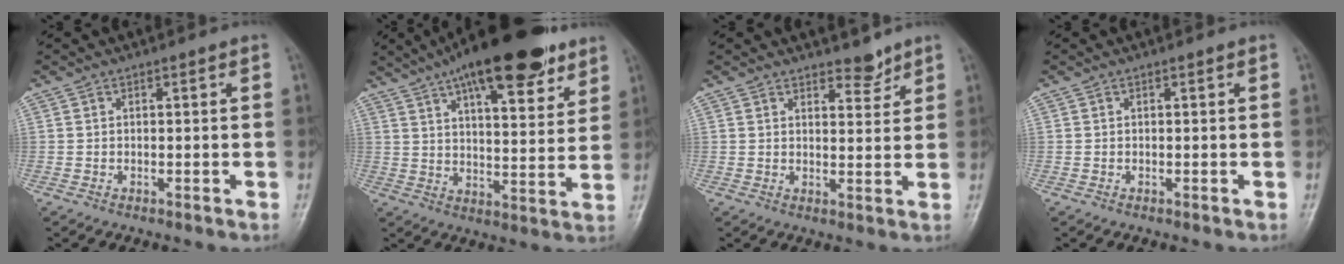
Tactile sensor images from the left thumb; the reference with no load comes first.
{"total": 21.9, "force": [13.8, 7.4, 15.4], "torque": [-0.210, -0.029, 0.212]}
{"total": 3.5, "force": [3.0, 1.5, 1.2], "torque": [0.001, -0.023, 0.045]}
{"total": 0.0}